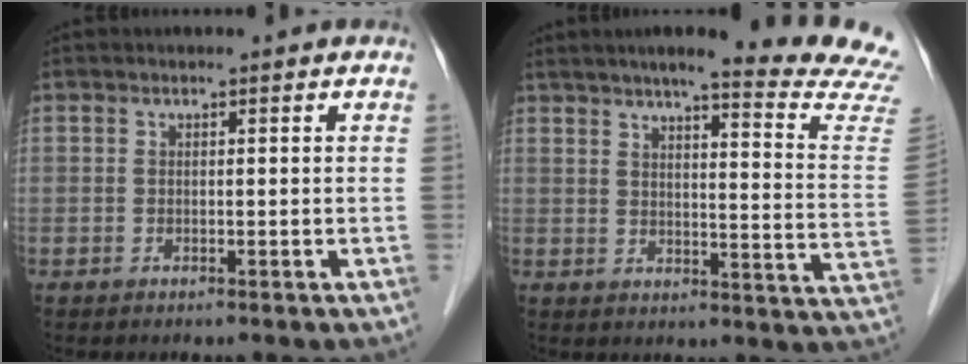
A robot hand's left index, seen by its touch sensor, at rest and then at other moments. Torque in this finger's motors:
{"motor_torque": [0.22, -0.80, 0.18, 0.08]}